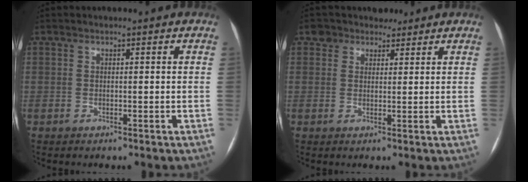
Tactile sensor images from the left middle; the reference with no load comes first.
{"total": 3.5, "force": [2.5, 2.4, 0.1], "torque": [0.003, 0.012, 0.036]}